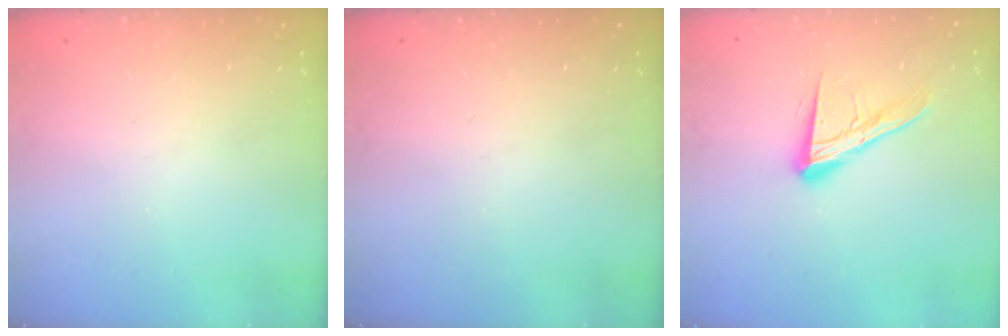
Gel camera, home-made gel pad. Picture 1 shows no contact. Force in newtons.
{"total": 0.0}
{"total": 14.2, "press": 14.1, "slide": 1.1}